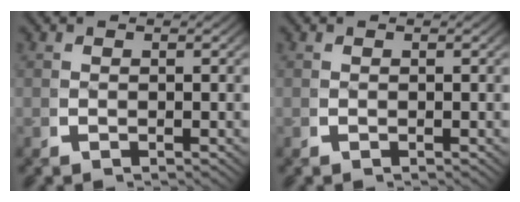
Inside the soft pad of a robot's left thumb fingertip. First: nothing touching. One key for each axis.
{"total": 0.0}